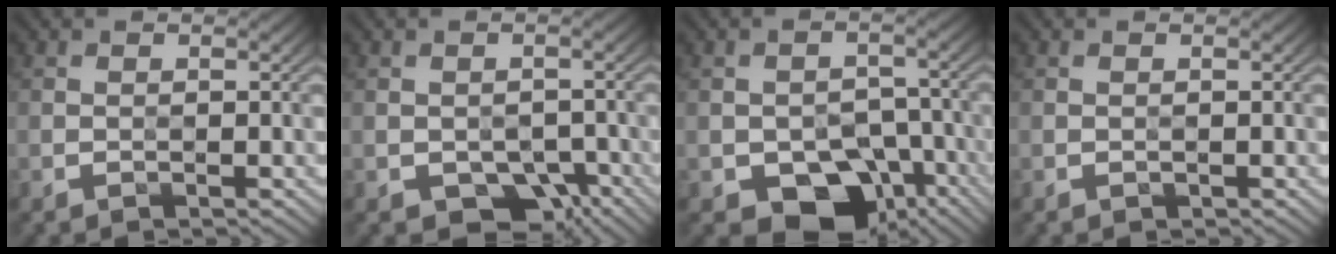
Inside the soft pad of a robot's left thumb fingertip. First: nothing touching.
{"total": 6.0, "force": [-3.2, 3.8, 3.3], "torque": [-0.049, -0.010, -0.048]}
{"total": 11.2, "force": [-6.4, 7.1, 5.7], "torque": [-0.077, -0.011, -0.090]}
{"total": 0.0}